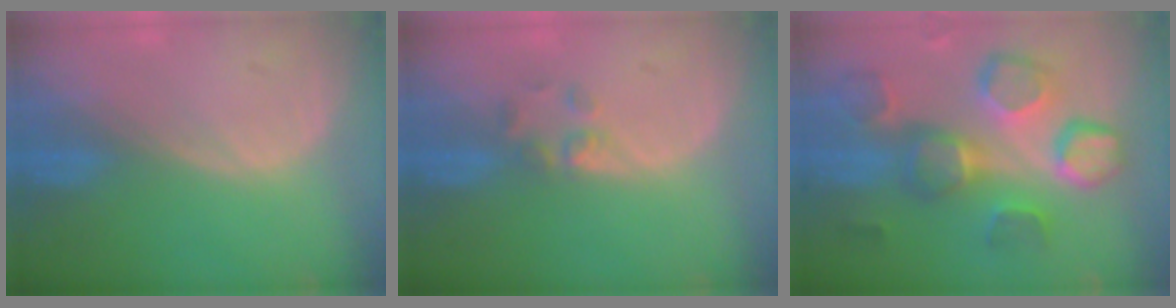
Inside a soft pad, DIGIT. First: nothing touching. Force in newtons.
{"total": 2.3, "press": 2.2, "slide": 0.8}
{"total": 11.0, "press": 10.6, "slide": 3.0}